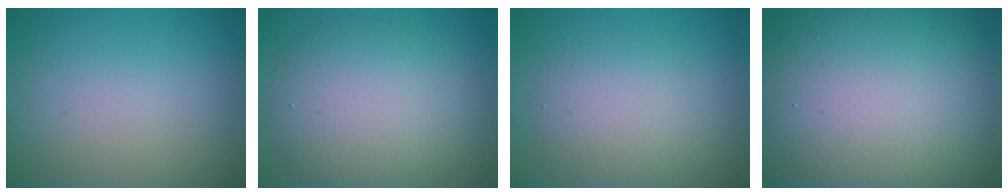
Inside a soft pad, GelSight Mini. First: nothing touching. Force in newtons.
{"total": 7.3, "press": 7.3, "slide": 0.4}
{"total": 4.0, "press": 4.0, "slide": 0.2}
{"total": 20.2, "press": 20.2, "slide": 1.1}